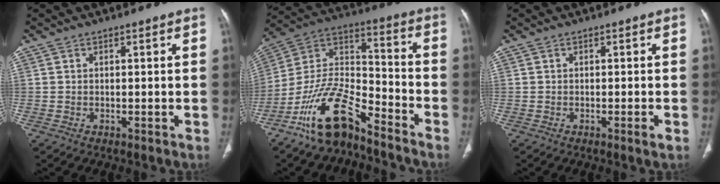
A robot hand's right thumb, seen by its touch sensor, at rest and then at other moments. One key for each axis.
{"total": 15.0, "fx": -10.9, "fy": 5.3, "fz": 8.8, "tx": -0.151, "ty": 0.087, "tz": -0.209}
{"total": 1.2, "fx": -0.5, "fy": 0.0, "fz": 1.0, "tx": -0.016, "ty": -0.003, "tz": -0.009}